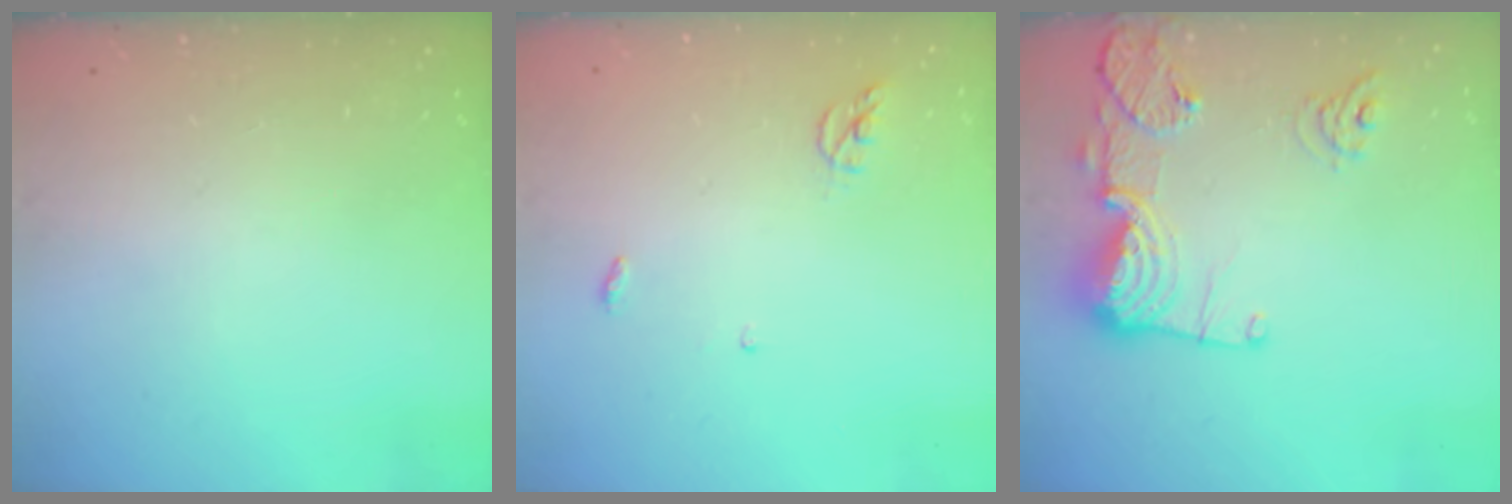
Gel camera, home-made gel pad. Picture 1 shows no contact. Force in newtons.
{"total": 4.3, "press": 4.3, "slide": 0.3}
{"total": 17.1, "press": 17.0, "slide": 1.7}